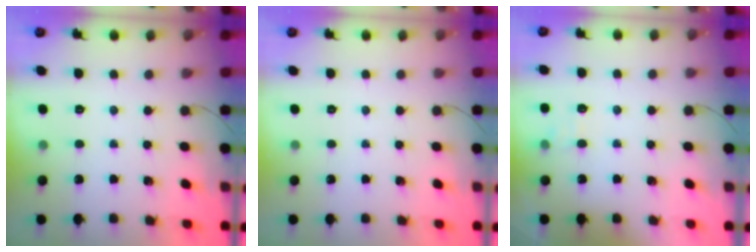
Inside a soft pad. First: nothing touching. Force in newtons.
{"total": 0.0}
{"total": 6.4, "press": 6.2, "slide": 1.4}